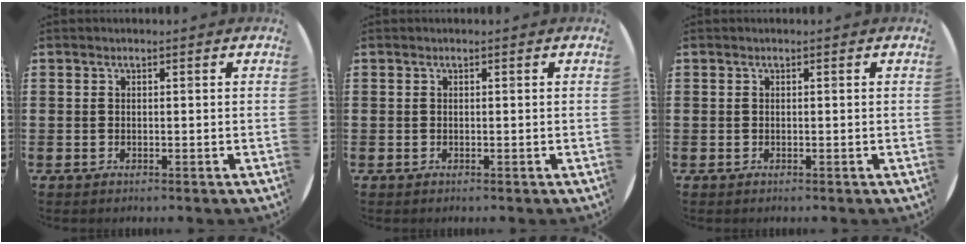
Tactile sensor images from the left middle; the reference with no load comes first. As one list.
[{"total": 0.0}, {"total": 0.0}]